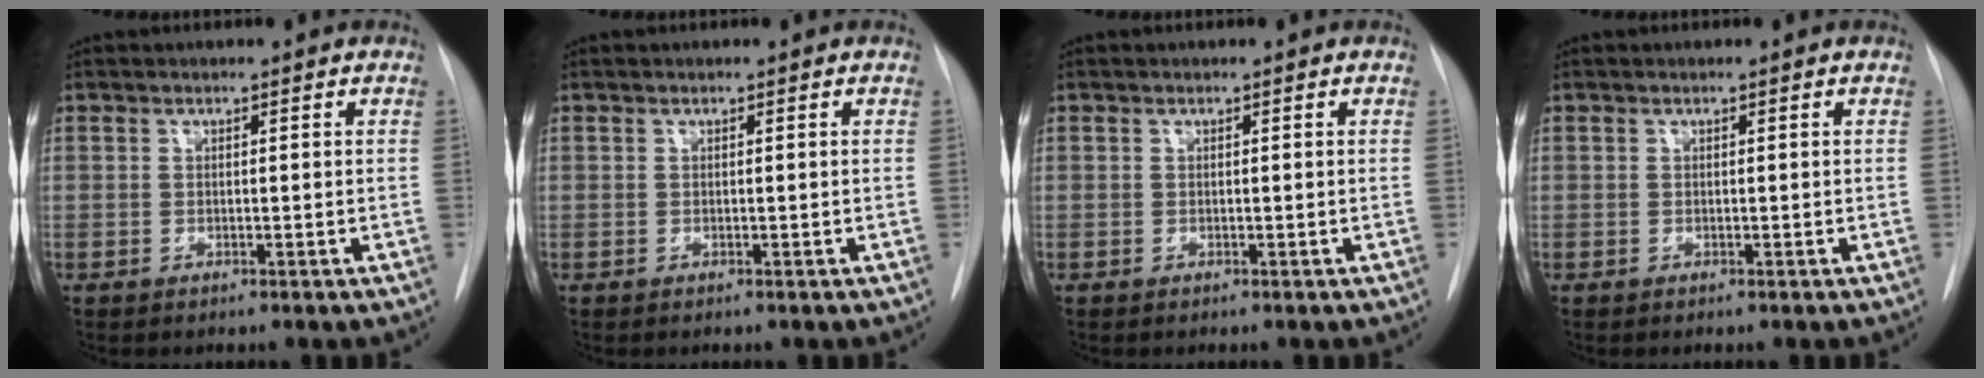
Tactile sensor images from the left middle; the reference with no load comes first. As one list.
[{"total": 0.0}, {"total": 0.0}, {"total": 0.0}]